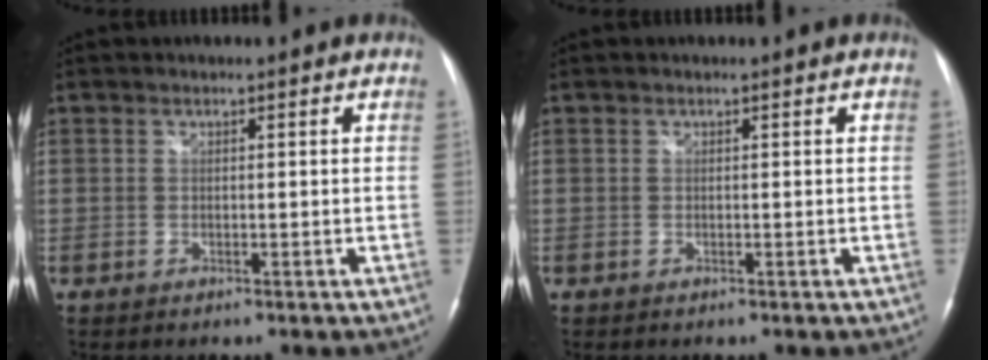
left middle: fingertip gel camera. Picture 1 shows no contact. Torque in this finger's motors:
{"motor_torque": [-0.20, -0.42, -0.13, -0.01]}